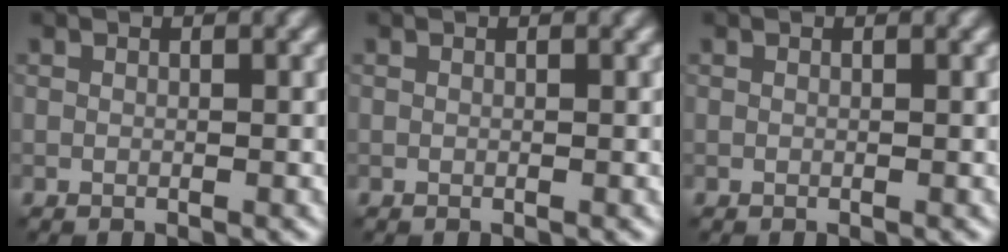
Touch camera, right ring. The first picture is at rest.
{"total": 0.0}
{"total": 0.0}